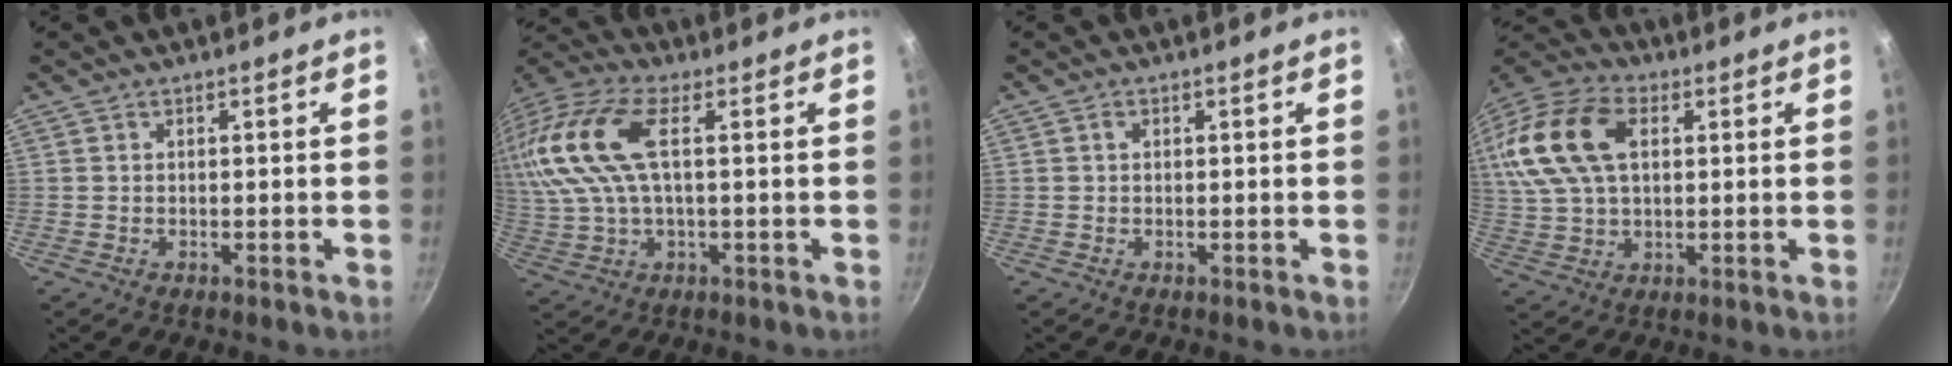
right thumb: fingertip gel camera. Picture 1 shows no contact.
{"total": 18.5, "force": [3.9, 8.8, 15.9], "torque": [-0.351, 0.019, 0.068]}
{"total": 0.9, "force": [0.3, 0.7, 0.5], "torque": [-0.010, 0.004, 0.003]}
{"total": 20.6, "force": [5.3, 12.9, 15.1], "torque": [-0.307, 0.019, 0.091]}